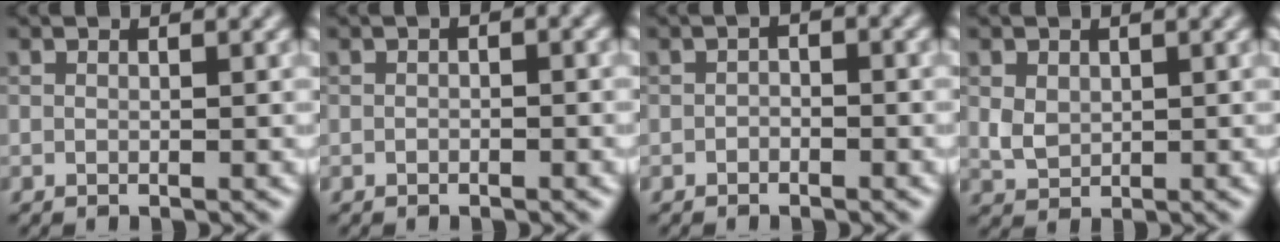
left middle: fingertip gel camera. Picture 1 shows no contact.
{"total": 0.9, "force": [-0.1, 0.5, 0.7], "torque": [-0.012, 0.002, -0.005]}
{"total": 1.0, "force": [-0.5, 0.6, 0.6], "torque": [-0.011, 0.003, -0.012]}
{"total": 1.9, "force": [0.4, 1.6, 1.1], "torque": [-0.025, -0.002, 0.010]}